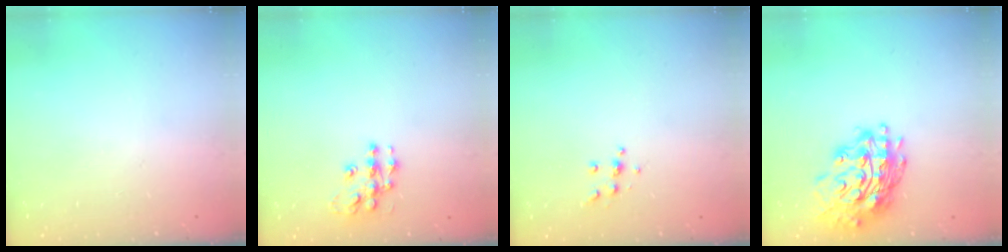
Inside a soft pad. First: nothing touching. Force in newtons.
{"total": 10.2, "press": 10.2, "slide": 0.5}
{"total": 5.4, "press": 5.3, "slide": 0.4}
{"total": 20.0, "press": 19.9, "slide": 2.0}